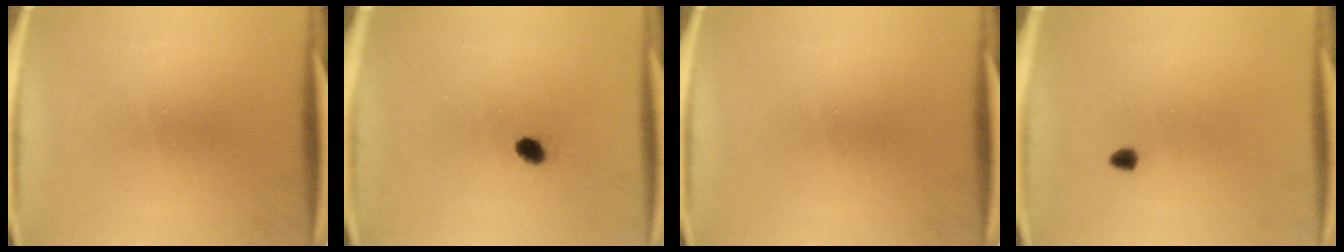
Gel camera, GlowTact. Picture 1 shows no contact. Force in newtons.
{"total": 1.7}
{"total": 0.0}
{"total": 0.9}